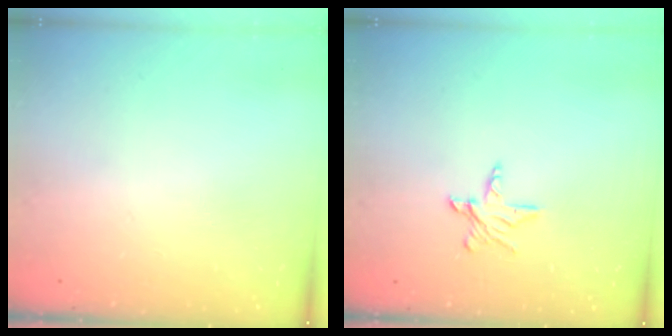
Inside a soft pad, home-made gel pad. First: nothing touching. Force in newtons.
{"total": 6.3, "press": 6.2, "slide": 0.5}